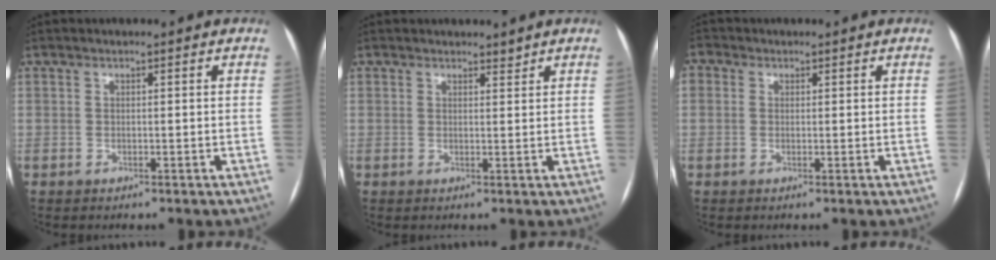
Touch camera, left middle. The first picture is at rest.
{"total": 1.8, "force": [1.7, 0.4, 0.3], "torque": [-0.003, 0.008, 0.026]}
{"total": 1.9, "force": [0.6, 1.7, 0.7], "torque": [-0.014, 0.012, 0.007]}